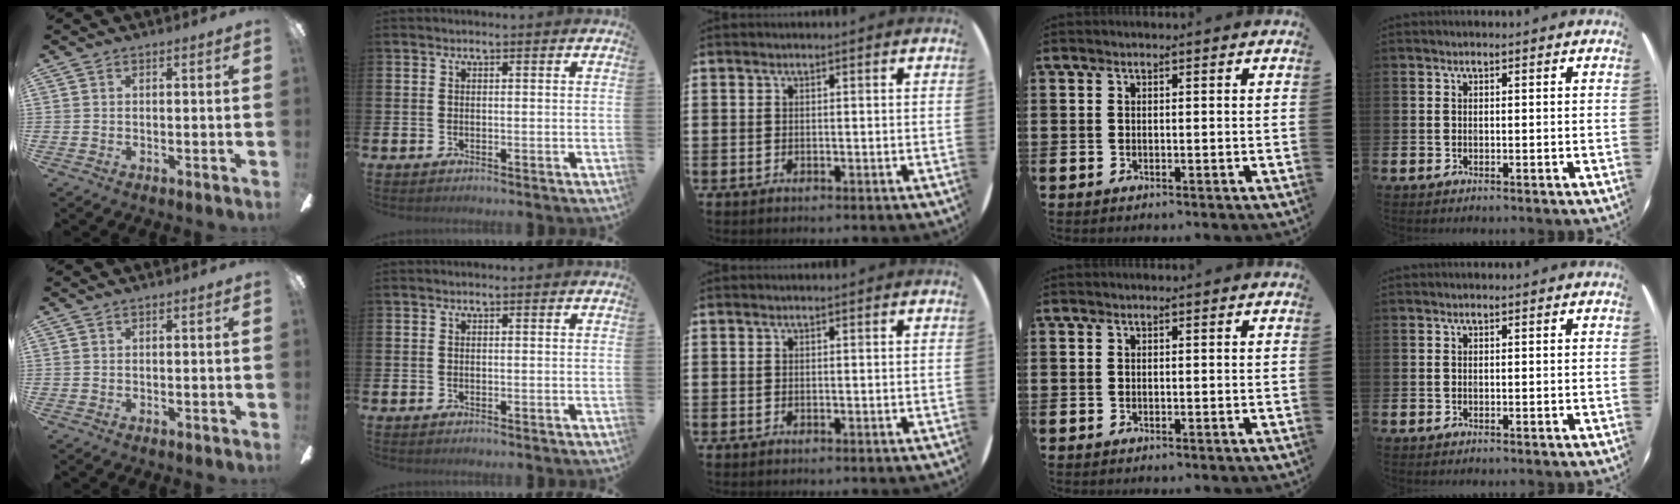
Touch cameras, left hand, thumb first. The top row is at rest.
{}